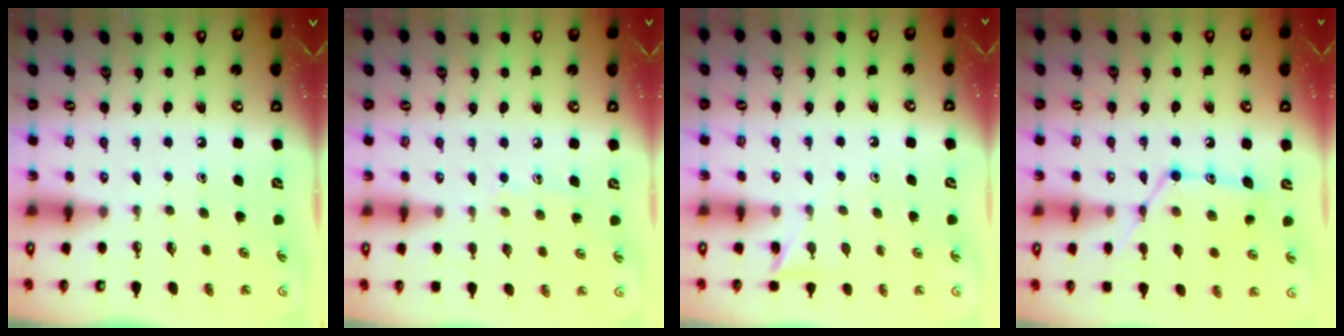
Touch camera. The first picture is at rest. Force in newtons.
{"total": 6.2, "press": 6.2, "slide": 0.7}
{"total": 6.8, "press": 6.7, "slide": 0.6}
{"total": 13.5, "press": 13.5, "slide": 0.8}